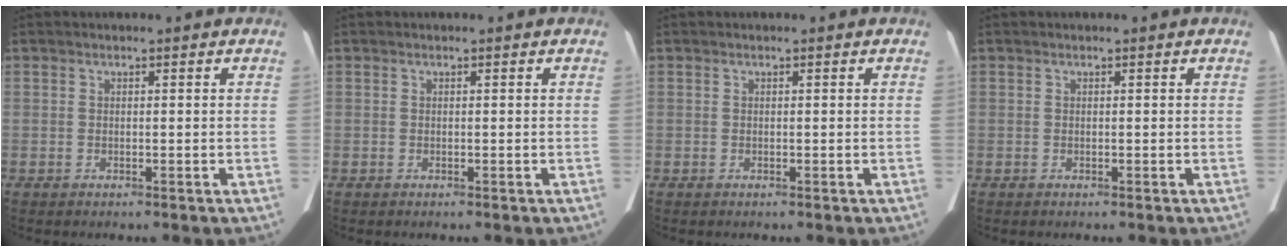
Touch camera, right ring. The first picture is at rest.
{"total": 0.0}
{"total": 0.0}
{"total": 0.0}